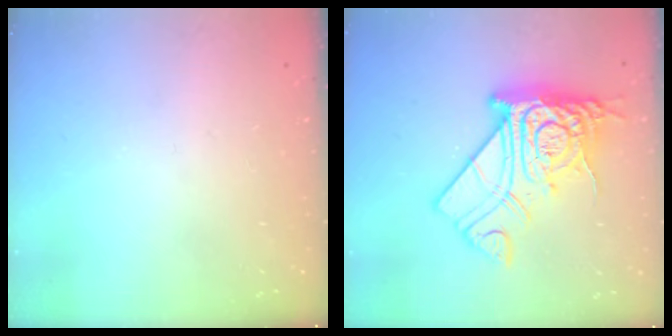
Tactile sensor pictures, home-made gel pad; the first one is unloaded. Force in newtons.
{"total": 22.6, "press": 22.5, "slide": 2.5}